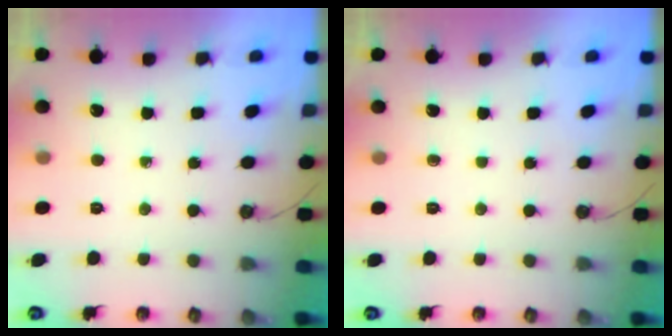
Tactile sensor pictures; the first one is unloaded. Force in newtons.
{"total": 0.0}